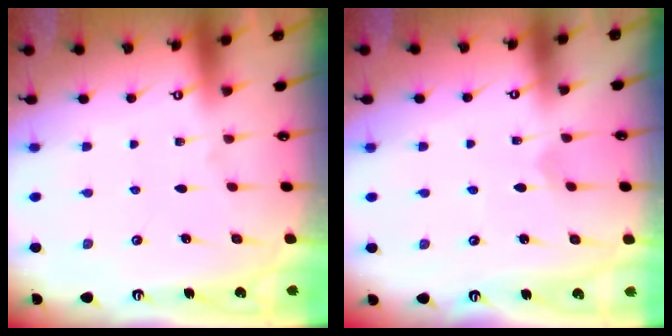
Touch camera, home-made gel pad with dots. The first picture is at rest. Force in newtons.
{"total": 2.0, "press": 2.0, "slide": 0.2}